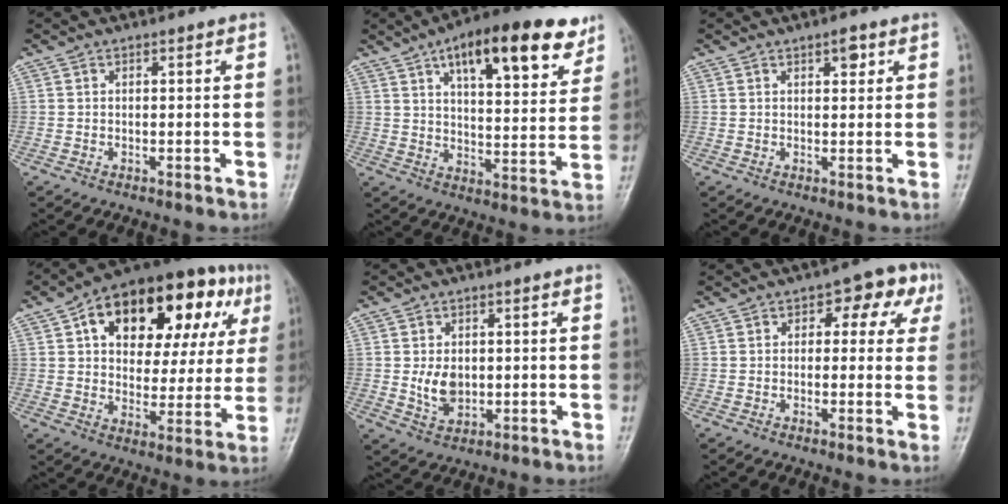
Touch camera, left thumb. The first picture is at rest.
{"total": 20.5, "force": [11.5, 7.7, 15.1], "torque": [-0.191, -0.027, 0.171]}
{"total": 2.6, "force": [1.4, 1.1, 1.9], "torque": [-0.019, -0.004, 0.019]}
{"total": 25.4, "force": [10.0, 13.9, 18.7], "torque": [-0.224, 0.028, 0.147]}
{"total": 5.4, "force": [0.1, 3.8, 3.8], "torque": [-0.053, -0.007, 0.010]}
{"total": 8.1, "force": [2.8, 4.8, 5.9], "torque": [-0.027, 0.013, 0.025]}